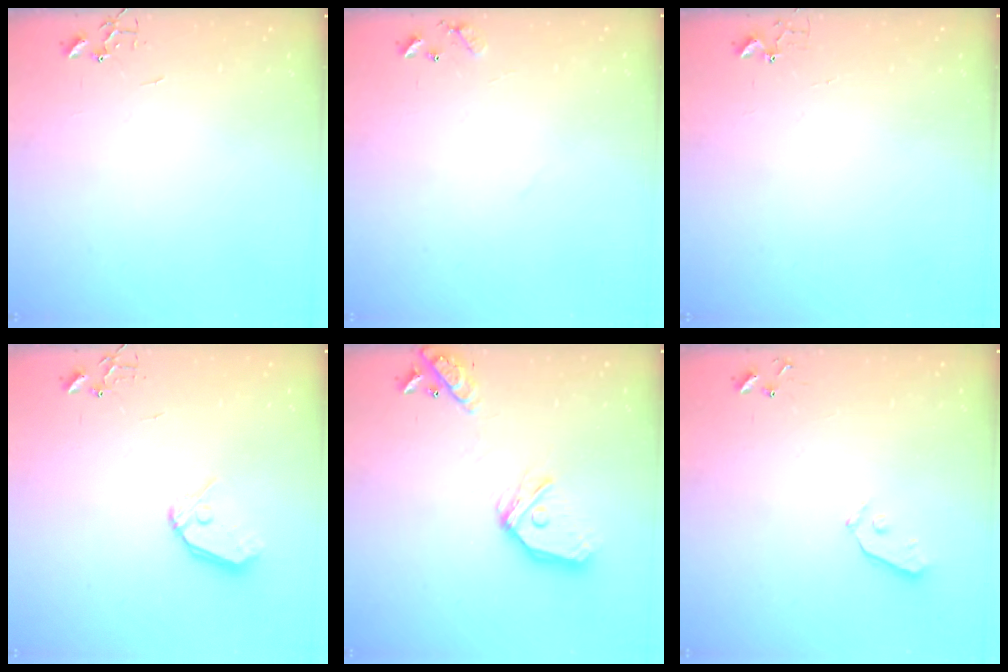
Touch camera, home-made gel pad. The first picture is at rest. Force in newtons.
{"total": 7.2, "press": 7.2, "slide": 0.5}
{"total": 2.7, "press": 2.7, "slide": 0.3}
{"total": 10.5, "press": 10.5, "slide": 1.3}
{"total": 18.6, "press": 18.4, "slide": 2.5}
{"total": 4.0, "press": 4.0, "slide": 0.2}